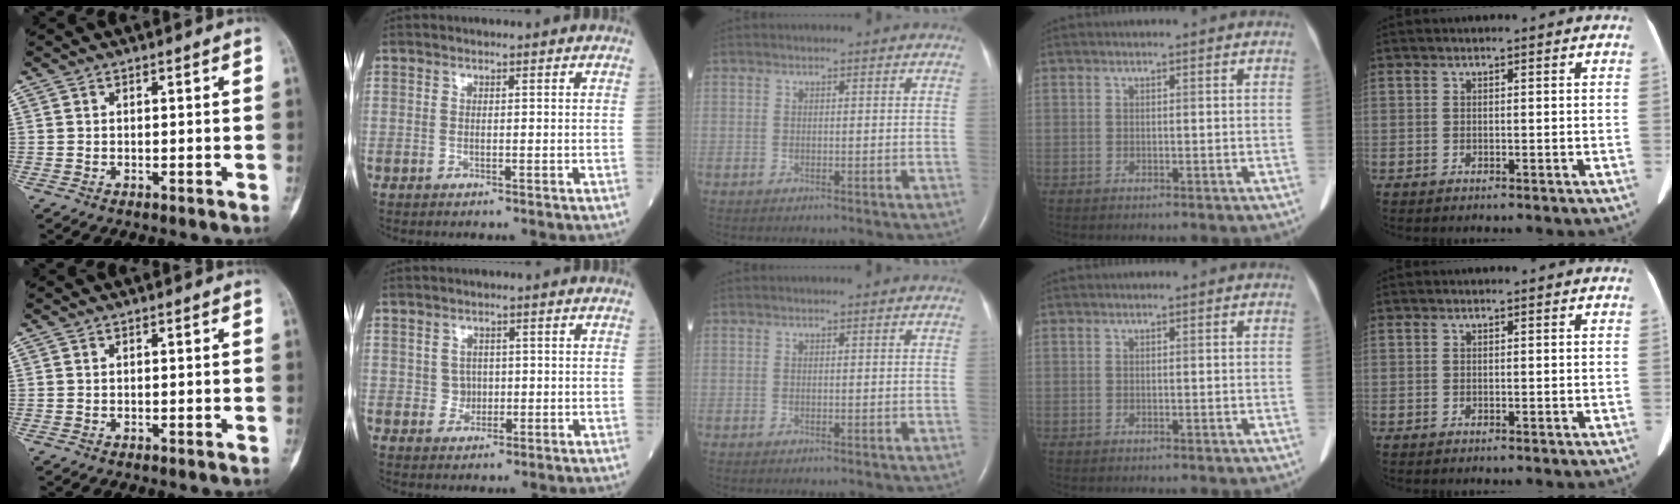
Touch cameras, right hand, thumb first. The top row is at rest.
{"index": {"total": 1.8, "force": [0.1, 1.7, 0.6], "torque": [-0.007, 0.003, 0.004]}}